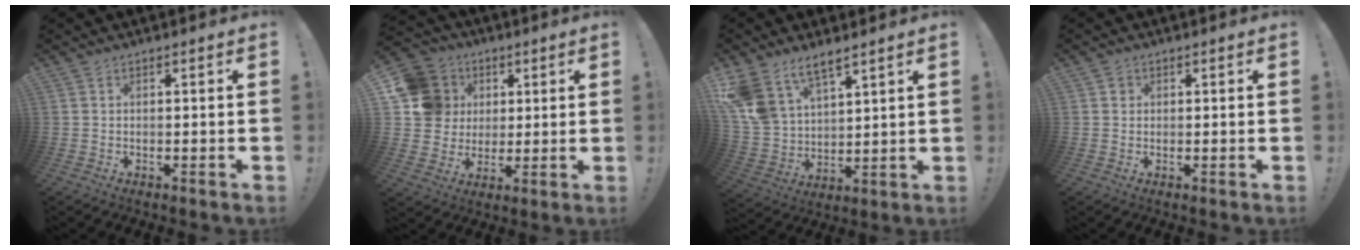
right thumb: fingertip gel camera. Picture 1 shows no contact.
{"total": 14.9, "force": [3.6, 13.5, 5.2], "torque": [-0.065, -0.003, 0.085]}
{"total": 12.3, "force": [8.8, 6.6, 5.4], "torque": [-0.119, -0.056, 0.175]}
{"total": 1.4, "force": [0.5, 1.3, 0.3], "torque": [-0.003, 0.003, 0.008]}